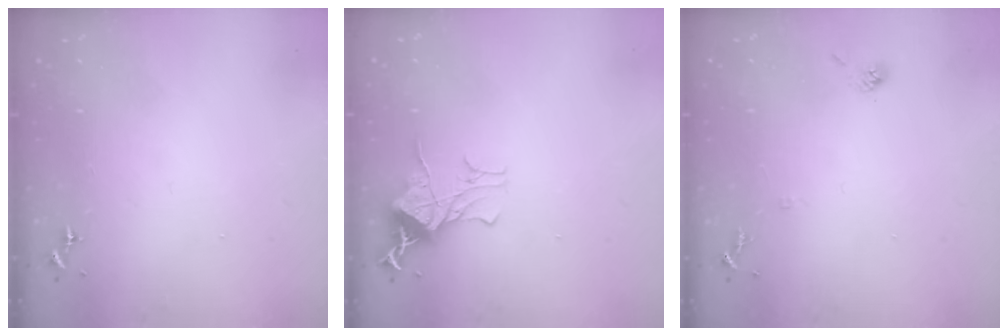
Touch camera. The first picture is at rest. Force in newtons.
{"total": 11.3, "press": 11.3, "slide": 0.9}
{"total": 7.3, "press": 7.3, "slide": 0.4}